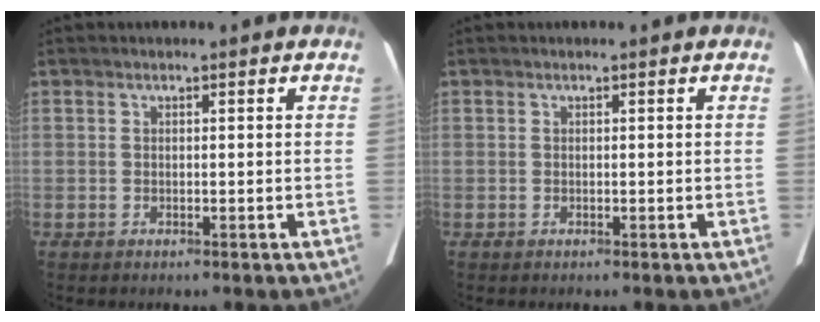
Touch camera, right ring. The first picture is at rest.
{"total": 0.0}